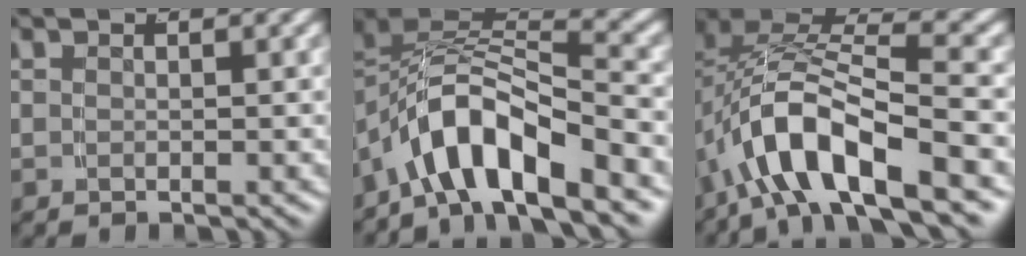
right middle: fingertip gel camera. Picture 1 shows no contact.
{"total": 8.5, "force": [-2.6, 5.2, 6.2], "torque": [-0.121, -0.019, -0.037]}
{"total": 7.9, "force": [-1.9, 3.8, 6.6], "torque": [-0.146, -0.022, -0.019]}